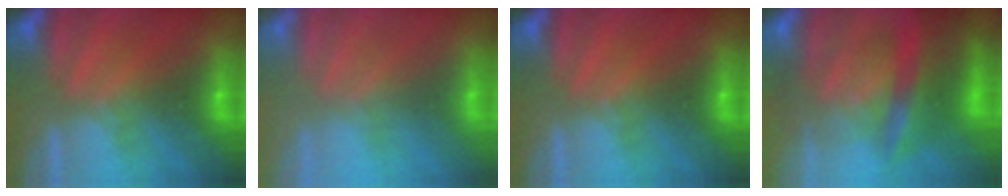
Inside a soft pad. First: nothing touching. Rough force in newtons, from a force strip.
{"total": 2.7}
{"total": 0.0}
{"total": 7.6}